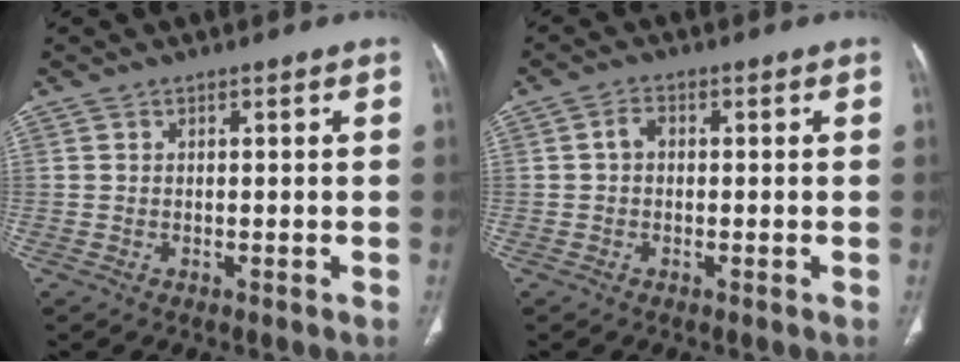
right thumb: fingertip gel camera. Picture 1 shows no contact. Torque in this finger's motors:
{"motor_torque": [-0.21, 0.12, 0.19, 0.26, 0.08]}